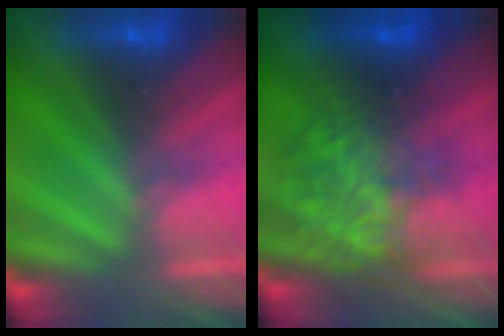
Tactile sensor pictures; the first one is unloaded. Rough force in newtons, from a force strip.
{"total": 7.5}